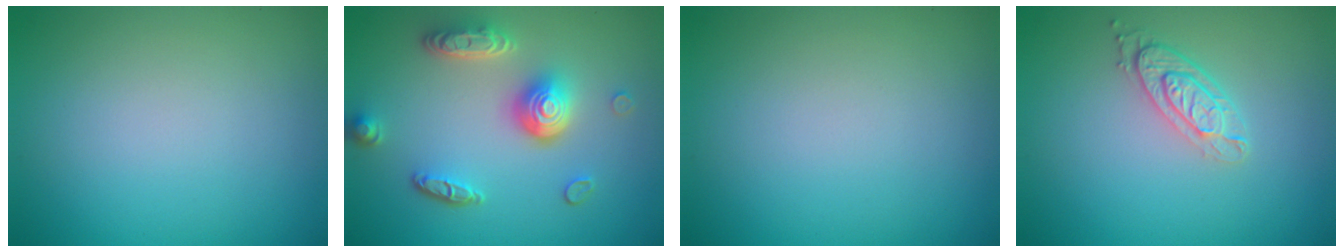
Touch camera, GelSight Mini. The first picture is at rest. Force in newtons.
{"total": 5.1, "press": 3.7, "slide": 3.5}
{"total": 0.0}
{"total": 2.8, "press": 2.2, "slide": 1.7}